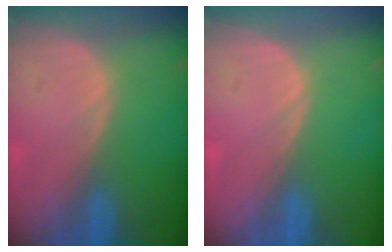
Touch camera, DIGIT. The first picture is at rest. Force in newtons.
{"total": 0.0}